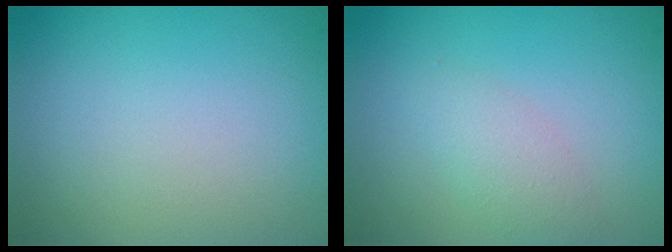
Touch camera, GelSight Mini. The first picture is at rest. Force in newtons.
{"total": 2.0, "press": 2.0, "slide": 0.1}